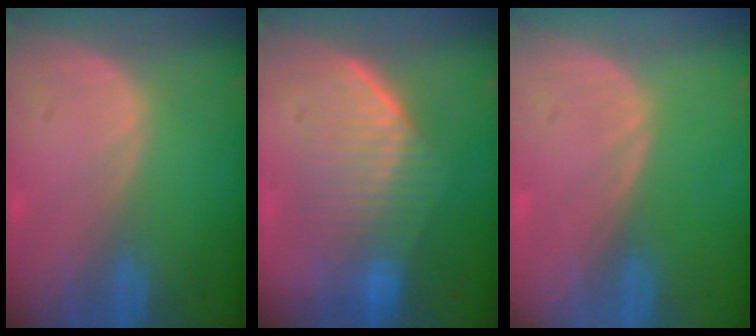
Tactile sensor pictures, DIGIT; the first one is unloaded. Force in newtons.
{"total": 7.5, "press": 7.5, "slide": 0.4}
{"total": 0.0}